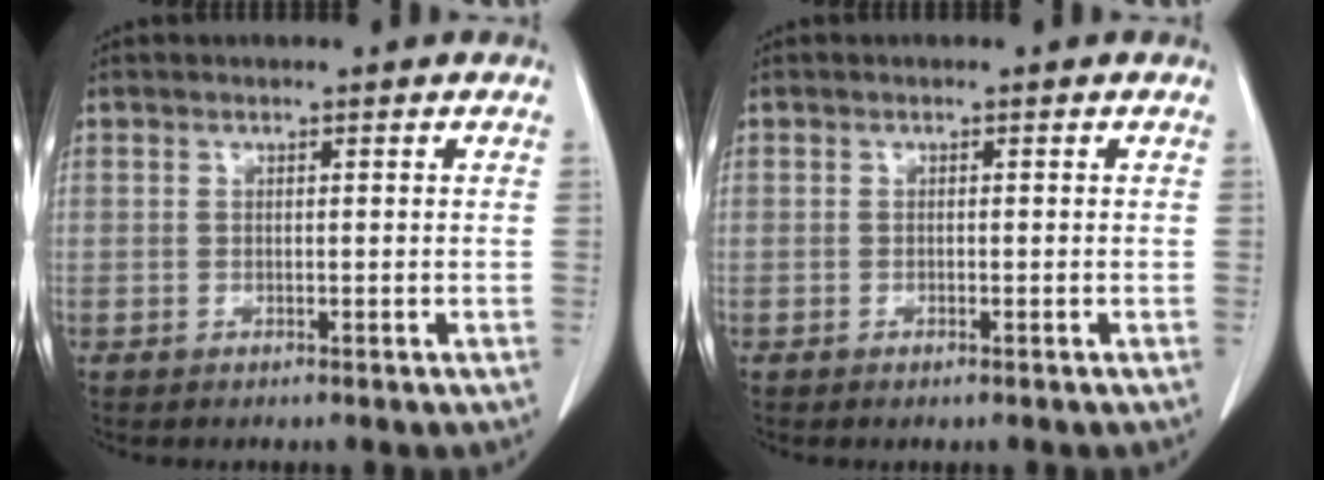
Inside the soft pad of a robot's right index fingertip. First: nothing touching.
{"total": 0.5, "force": [-0.4, 0.1, 0.3], "torque": [-0.012, -0.002, -0.004]}